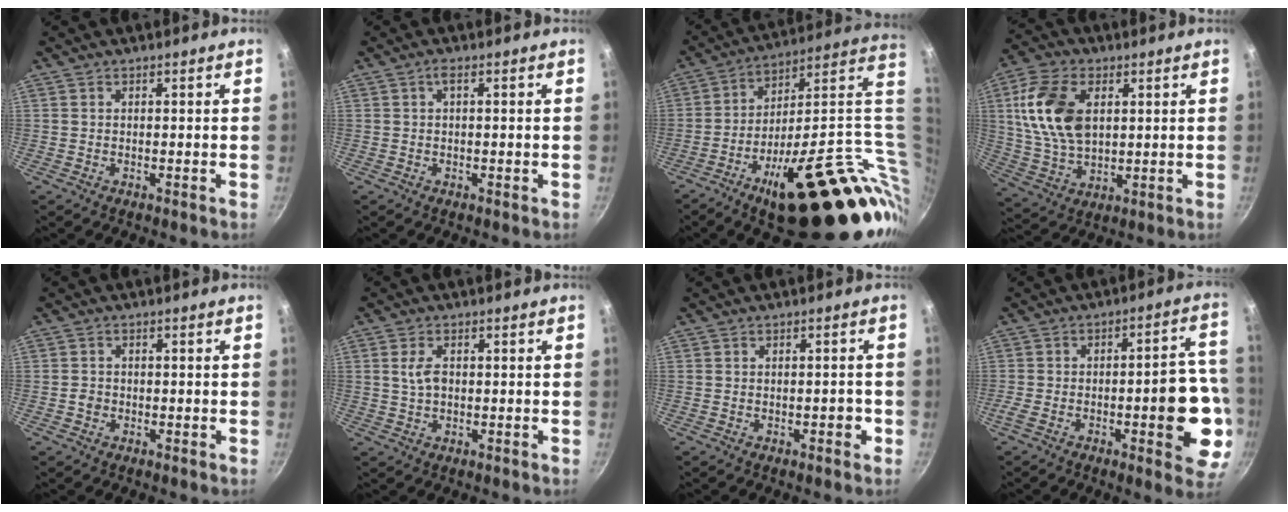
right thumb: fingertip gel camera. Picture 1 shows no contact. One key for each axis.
{"total": 1.7, "fx": 0.5, "fy": 0.6, "fz": 1.5, "tx": -0.026, "ty": 0.003, "tz": 0.008}
{"total": 33.1, "fx": -2.0, "fy": 12.5, "fz": 30.6, "tx": -0.378, "ty": -0.006, "tz": -0.012}
{"total": 15.3, "fx": 3.6, "fy": 9.5, "fz": 11.5, "tx": -0.210, "ty": -0.005, "tz": 0.073}
{"total": 1.7, "fx": -0.5, "fy": 1.5, "fz": 0.6, "tx": -0.004, "ty": 0.009, "tz": -0.007}
{"total": 3.8, "fx": 0.6, "fy": 2.3, "fz": 3.0, "tx": -0.054, "ty": 0.004, "tz": 0.010}
{"total": 2.1, "fx": -0.7, "fy": 1.2, "fz": 1.6, "tx": -0.008, "ty": 0.009, "tz": -0.011}
{"total": 16.4, "fx": -4.5, "fy": 6.0, "fz": 14.6, "tx": -0.147, "ty": 0.039, "tz": -0.061}